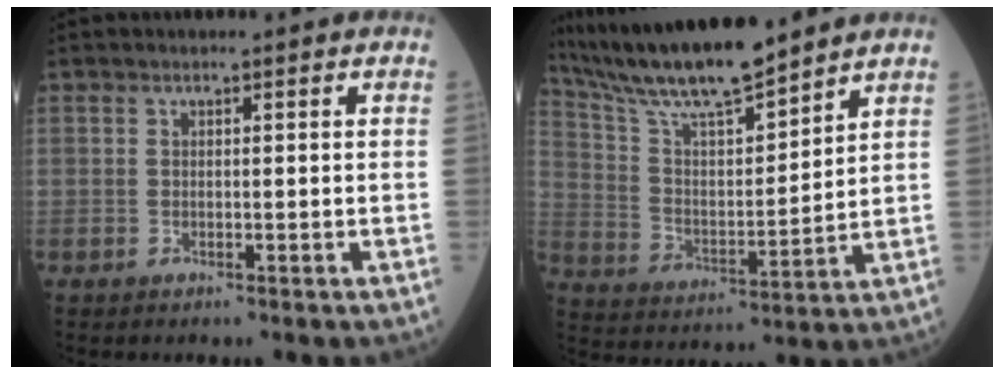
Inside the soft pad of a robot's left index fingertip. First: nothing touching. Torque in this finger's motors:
{"motor_torque": [0.73, -0.61, 0.35, 0.11]}